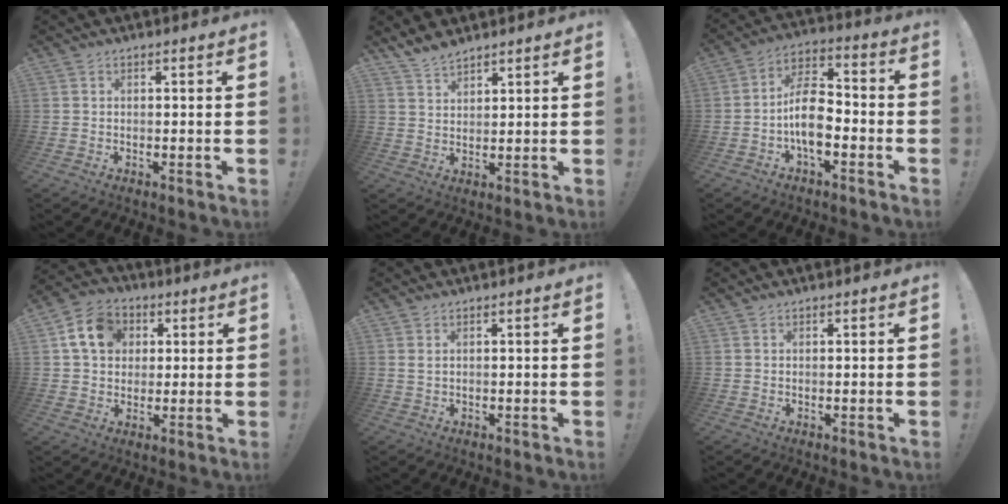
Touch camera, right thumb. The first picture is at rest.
{"total": 5.3, "force": [4.8, 1.7, 1.6], "torque": [-0.033, -0.027, 0.091]}
{"total": 12.5, "force": [-3.6, 7.0, 9.7], "torque": [-0.182, 0.029, -0.061]}
{"total": 12.7, "force": [4.2, 10.3, 6.2], "torque": [-0.089, -0.001, 0.085]}
{"total": 1.6, "force": [0.9, 0.4, 1.3], "torque": [-0.021, -0.002, 0.015]}
{"total": 0.0}